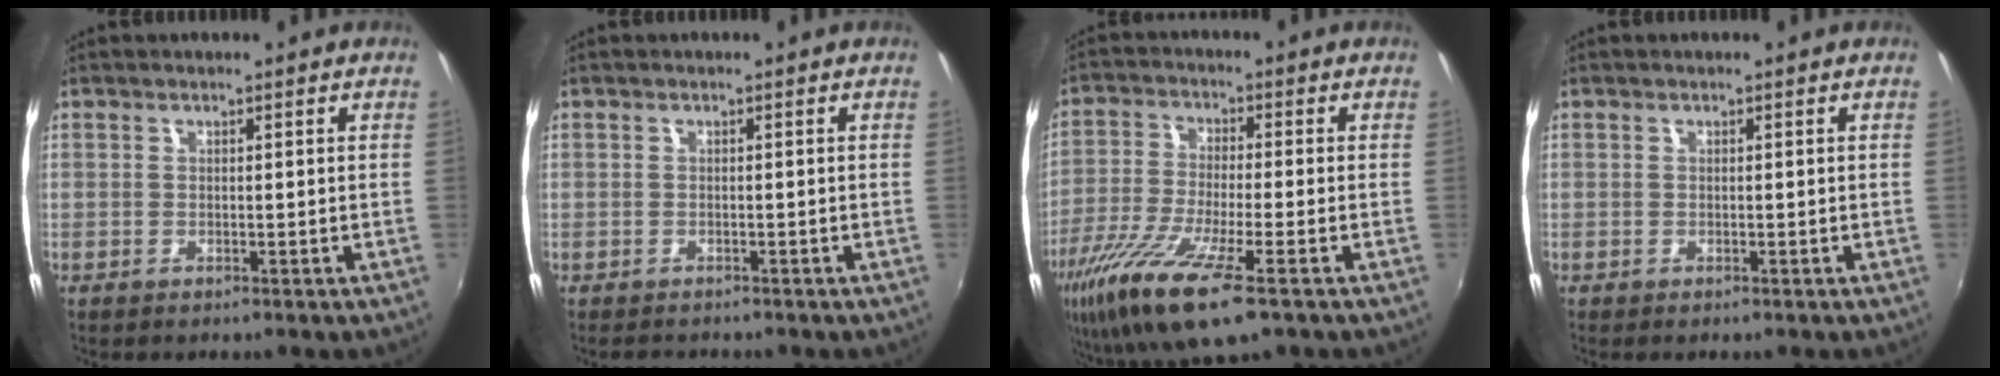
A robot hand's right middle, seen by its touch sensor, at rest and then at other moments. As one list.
[{"total": 1.6, "force": [-1.5, 0.6, 0.1], "torque": [-0.006, -0.004, -0.026]}, {"total": 15.1, "force": [-8.6, 2.5, 12.1], "torque": [-0.250, -0.049, -0.164]}, {"total": 0.0}]